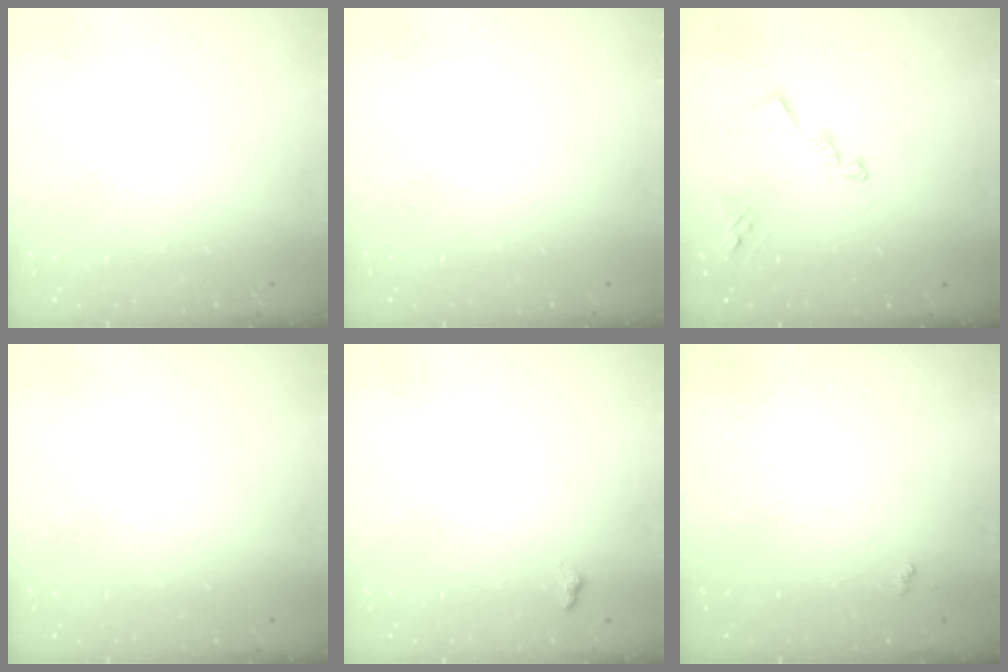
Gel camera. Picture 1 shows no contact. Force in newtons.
{"total": 0.0}
{"total": 14.1, "press": 14.0, "slide": 0.9}
{"total": 0.0}
{"total": 6.5, "press": 6.5, "slide": 0.7}
{"total": 3.4, "press": 3.3, "slide": 0.5}